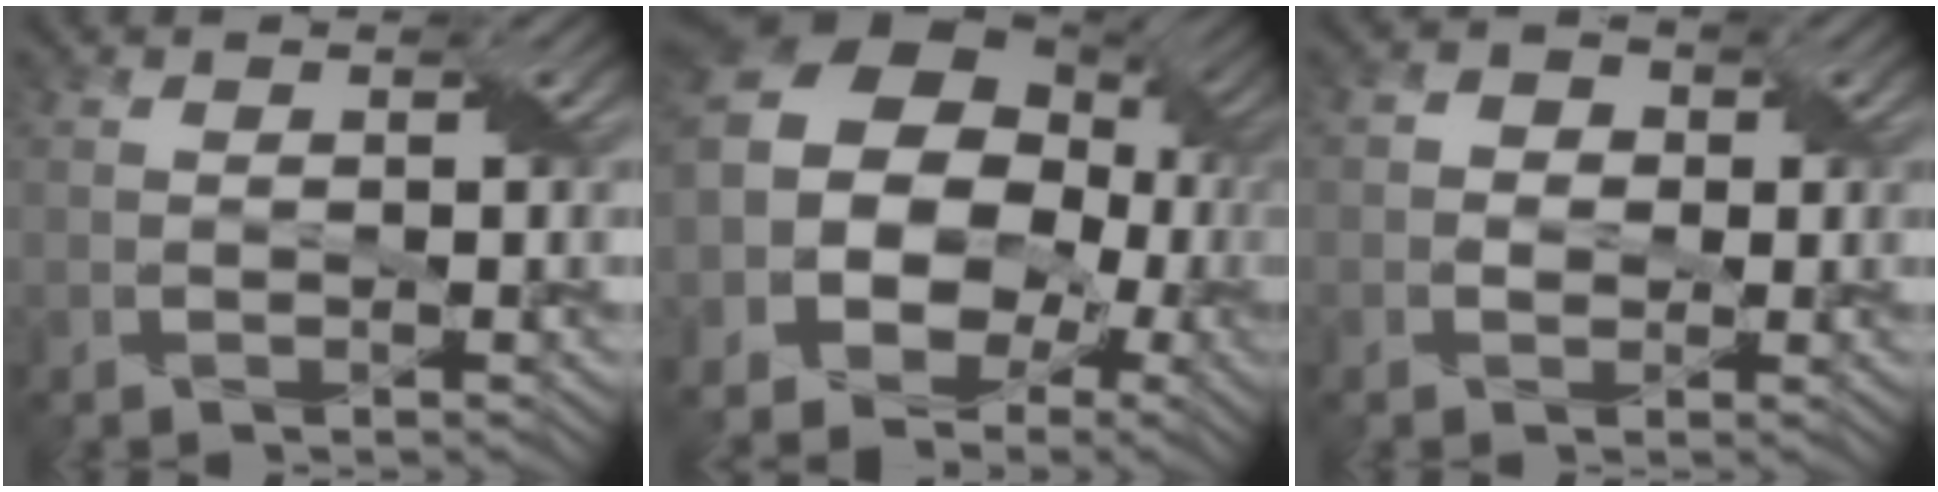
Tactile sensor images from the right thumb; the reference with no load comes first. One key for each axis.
{"total": 16.1, "fx": -1.5, "fy": 13.1, "fz": 9.2, "tx": -0.223, "ty": 0.001, "tz": -0.049}
{"total": 2.4, "fx": 0.0, "fy": 2.3, "fz": 0.8, "tx": -0.019, "ty": 0.006, "tz": -0.010}